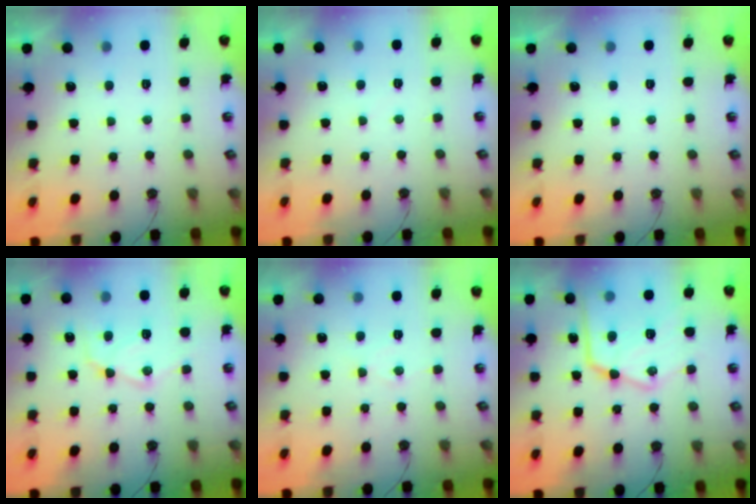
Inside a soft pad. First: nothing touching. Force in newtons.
{"total": 1.2, "press": 1.2, "slide": 0.3}
{"total": 0.0}
{"total": 13.7, "press": 13.7, "slide": 1.2}
{"total": 5.5, "press": 5.4, "slide": 0.8}
{"total": 21.1, "press": 21.0, "slide": 1.6}